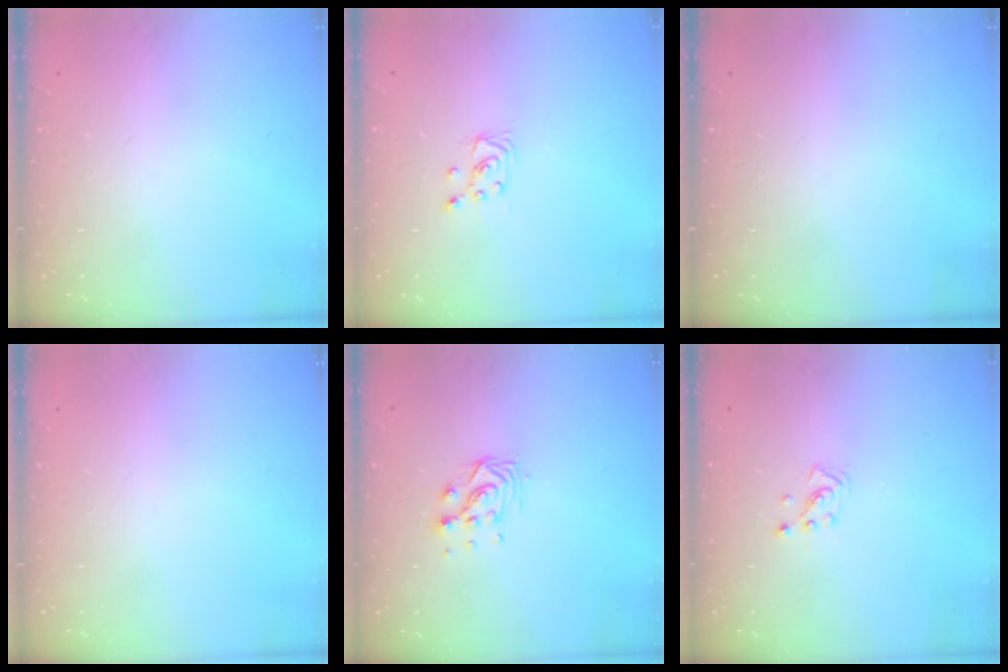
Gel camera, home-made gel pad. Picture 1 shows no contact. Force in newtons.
{"total": 2.0, "press": 2.0, "slide": 0.2}
{"total": 0.0}
{"total": 0.0}
{"total": 6.1, "press": 6.1, "slide": 0.3}
{"total": 1.9, "press": 1.9, "slide": 0.1}